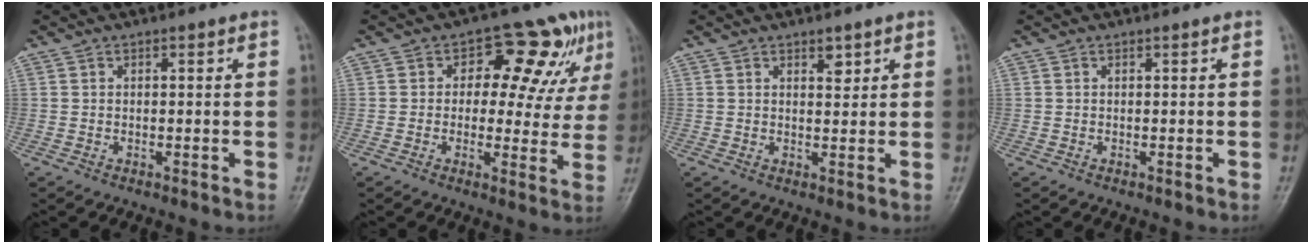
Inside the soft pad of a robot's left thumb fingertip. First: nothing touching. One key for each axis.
{"total": 12.5, "fx": 4.8, "fy": 7.2, "fz": 9.1, "tx": -0.059, "ty": 0.001, "tz": 0.056}
{"total": 2.3, "fx": 1.5, "fy": 1.2, "fz": 1.4, "tx": -0.010, "ty": -0.009, "tz": 0.024}
{"total": 0.0}